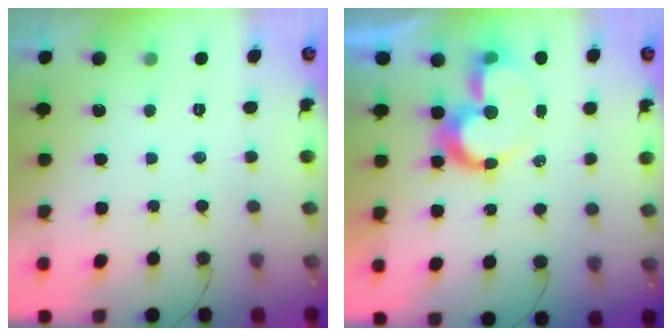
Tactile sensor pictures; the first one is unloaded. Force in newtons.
{"total": 9.7, "press": 9.6, "slide": 1.5}